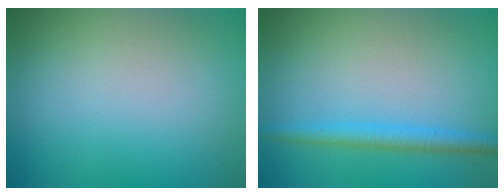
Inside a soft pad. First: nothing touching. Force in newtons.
{"total": 2.4, "press": 2.4, "slide": 0.2}